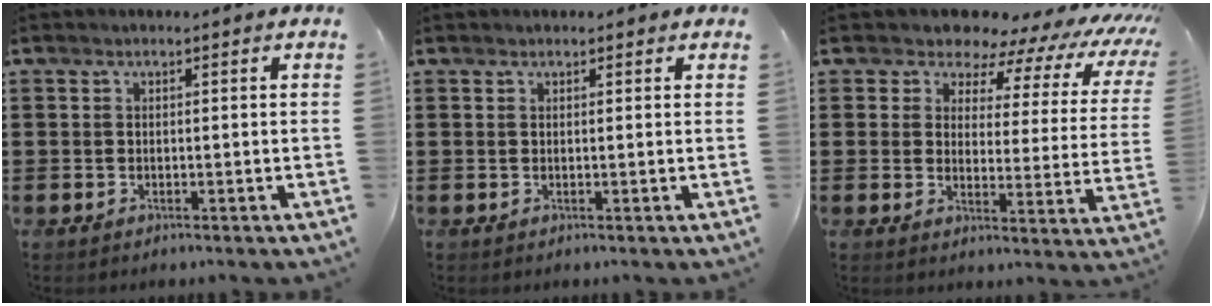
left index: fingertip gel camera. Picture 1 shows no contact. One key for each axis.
{"total": 0.8, "fx": 0.8, "fy": 0.1, "fz": 0.2, "tx": -0.005, "ty": 0.001, "tz": 0.015}
{"total": 7.2, "fx": 6.4, "fy": 2.5, "fz": 2.1, "tx": -0.062, "ty": -0.047, "tz": 0.109}